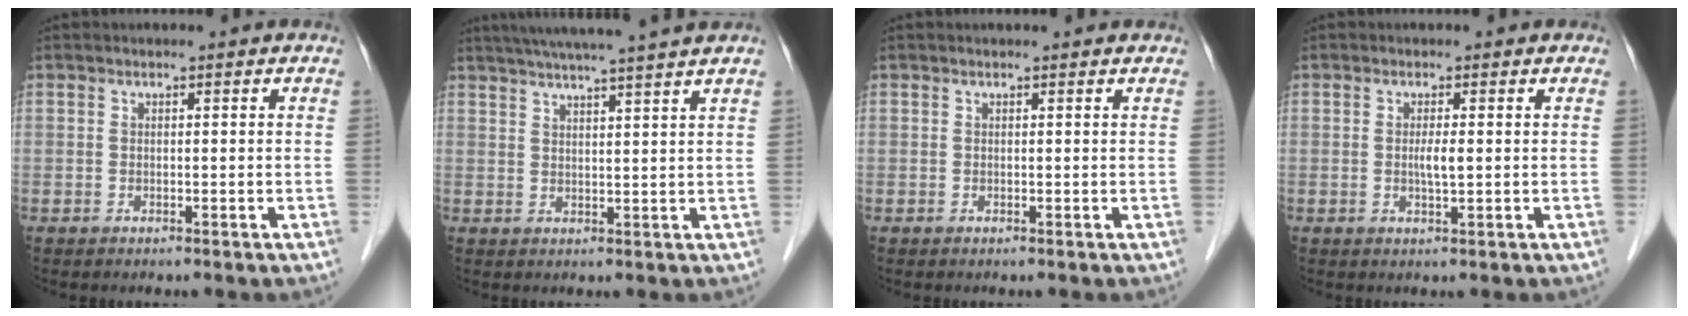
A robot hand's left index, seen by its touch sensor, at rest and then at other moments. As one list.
[{"total": 12.3, "force": [10.5, -1.3, 6.3], "torque": [-0.101, 0.015, 0.141]}, {"total": 1.7, "force": [1.7, 0.3, 0.3], "torque": [-0.013, 0.015, 0.017]}, {"total": 1.8, "force": [0.1, 0.2, 1.8], "torque": [-0.036, -0.001, 0.002]}]